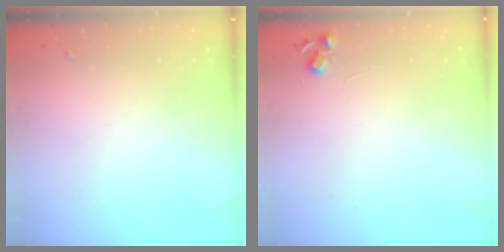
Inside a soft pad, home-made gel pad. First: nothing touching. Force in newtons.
{"total": 5.8, "press": 5.8, "slide": 0.8}